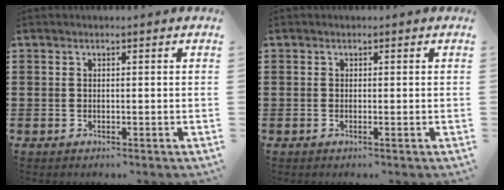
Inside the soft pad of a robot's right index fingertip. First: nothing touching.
{"total": 0.0}